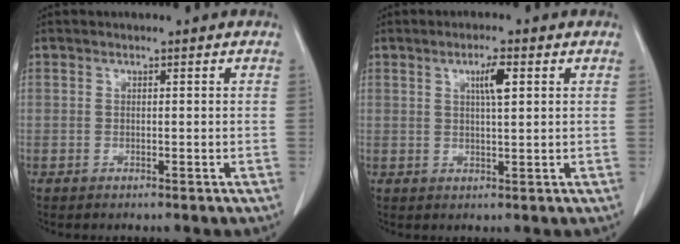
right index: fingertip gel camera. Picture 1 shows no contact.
{"total": 3.7, "force": [1.4, 0.4, 3.4], "torque": [-0.057, 0.000, 0.023]}